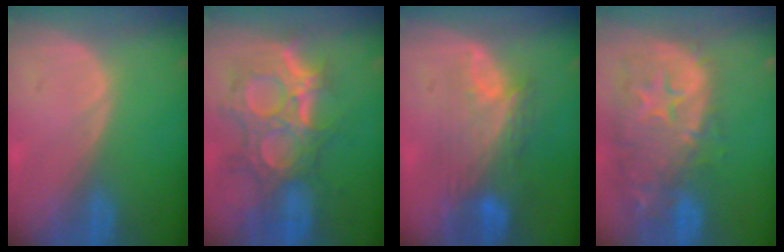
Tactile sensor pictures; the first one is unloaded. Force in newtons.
{"total": 11.9, "press": 10.6, "slide": 5.2}
{"total": 9.1, "press": 8.0, "slide": 4.4}
{"total": 14.5, "press": 11.7, "slide": 8.5}